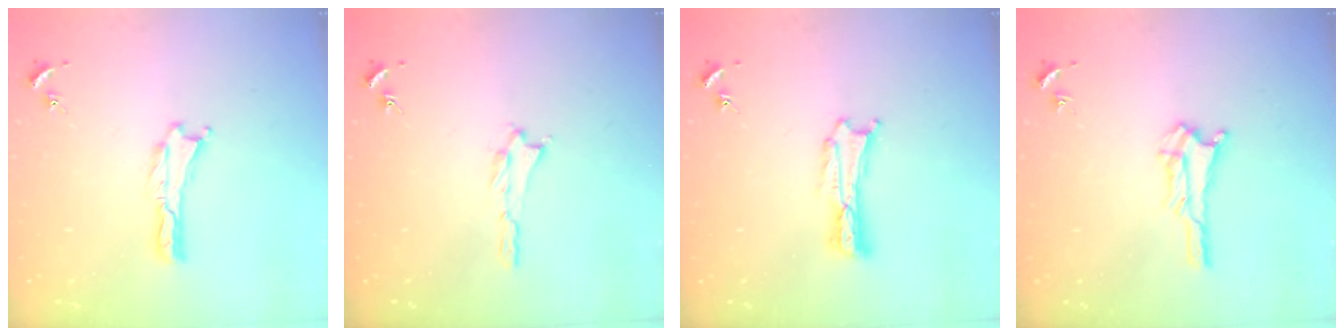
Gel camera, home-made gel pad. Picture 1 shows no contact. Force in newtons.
{"total": 1.2, "press": 1.2, "slide": 0.3}
{"total": 0.6, "press": 0.6, "slide": 0.2}
{"total": 2.3, "press": 2.2, "slide": 0.2}